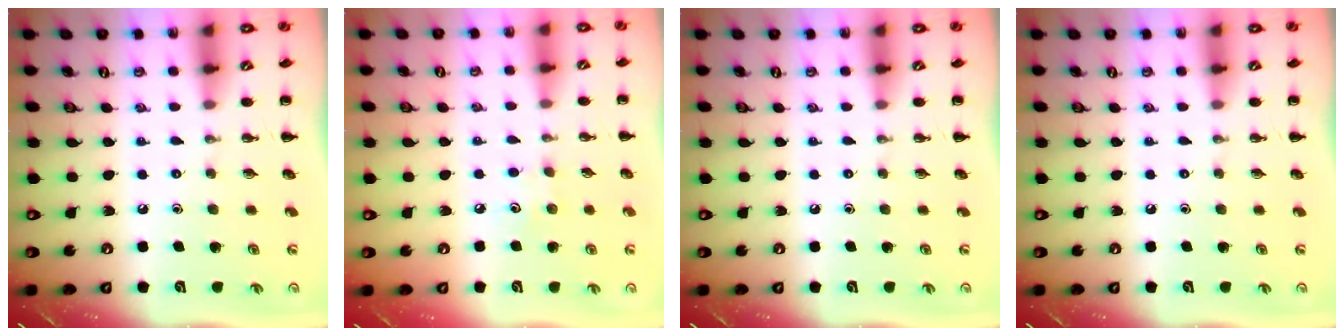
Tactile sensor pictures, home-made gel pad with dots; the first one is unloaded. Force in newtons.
{"total": 3.7, "press": 3.6, "slide": 1.0}
{"total": 0.0}
{"total": 0.0}